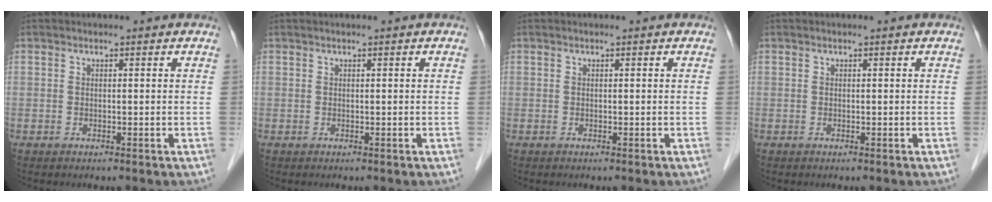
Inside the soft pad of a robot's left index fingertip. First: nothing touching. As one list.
[{"total": 0.0}, {"total": 0.0}, {"total": 0.0}]